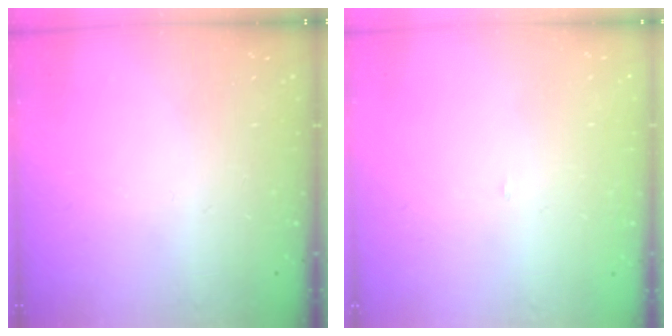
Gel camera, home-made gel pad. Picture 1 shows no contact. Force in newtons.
{"total": 2.1, "press": 2.1, "slide": 0.1}